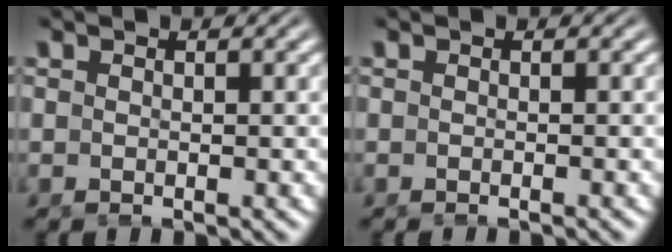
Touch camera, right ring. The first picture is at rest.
{"total": 0.7, "force": [-0.6, -0.4, 0.2], "torque": [-0.001, -0.002, -0.006]}